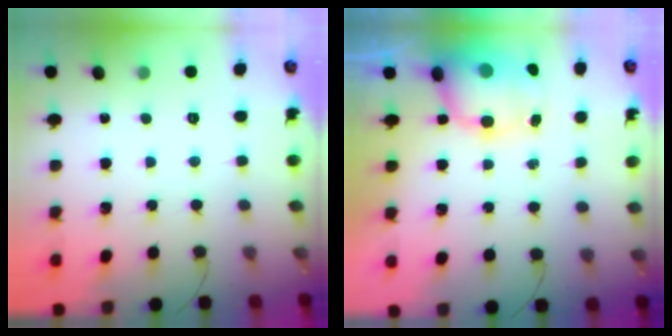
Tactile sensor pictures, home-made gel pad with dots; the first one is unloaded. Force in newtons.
{"total": 8.6, "press": 8.4, "slide": 2.0}